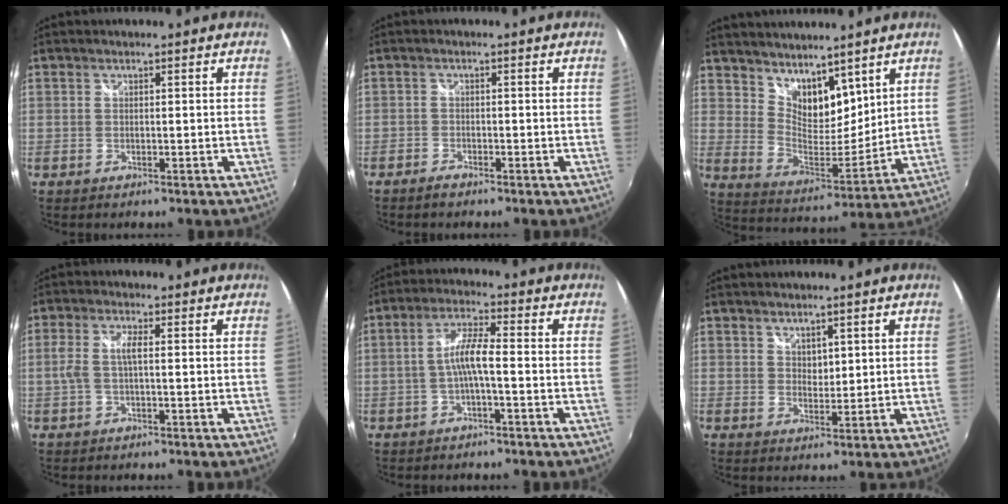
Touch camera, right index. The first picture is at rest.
{"total": 1.7, "force": [-1.6, 0.6, 0.4], "torque": [-0.018, -0.001, -0.034]}
{"total": 11.9, "force": [9.1, 5.7, 5.2], "torque": [-0.086, 0.001, 0.174]}
{"total": 3.8, "force": [-0.3, 0.8, 3.7], "torque": [-0.076, 0.003, -0.003]}
{"total": 5.2, "force": [-1.6, 0.5, 4.9], "torque": [-0.104, 0.010, -0.029]}
{"total": 2.4, "force": [1.7, 1.4, 0.8], "torque": [-0.007, 0.000, 0.031]}